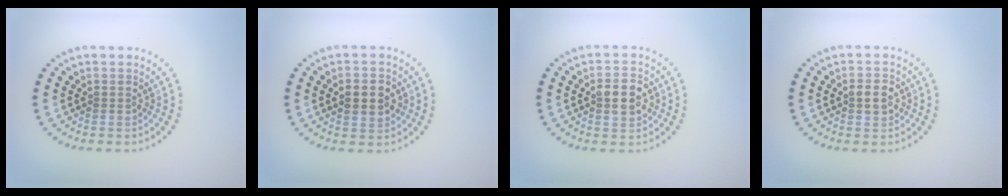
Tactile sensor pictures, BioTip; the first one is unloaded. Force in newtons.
{"total": 3.8, "press": 3.8, "slide": 0.2}
{"total": 3.7, "press": 3.6, "slide": 0.2}
{"total": 2.1, "press": 2.1, "slide": 0.3}